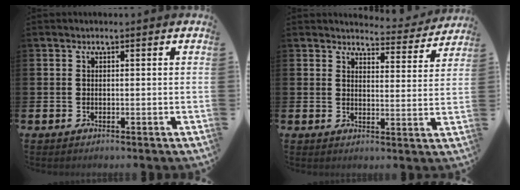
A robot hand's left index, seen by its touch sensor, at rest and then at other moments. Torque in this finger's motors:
{"motor_torque": [0.38, -1.54, 0.08, -0.01]}